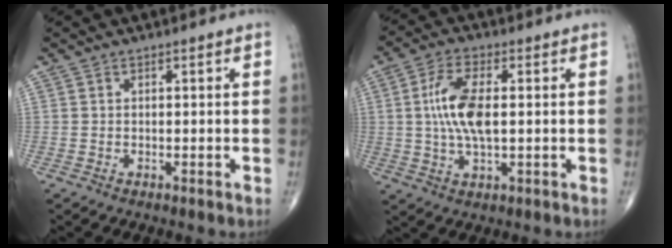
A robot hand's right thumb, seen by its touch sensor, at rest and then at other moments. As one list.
[{"total": 9.6, "force": [0.7, 3.9, 8.7], "torque": [-0.179, 0.002, 0.011]}]